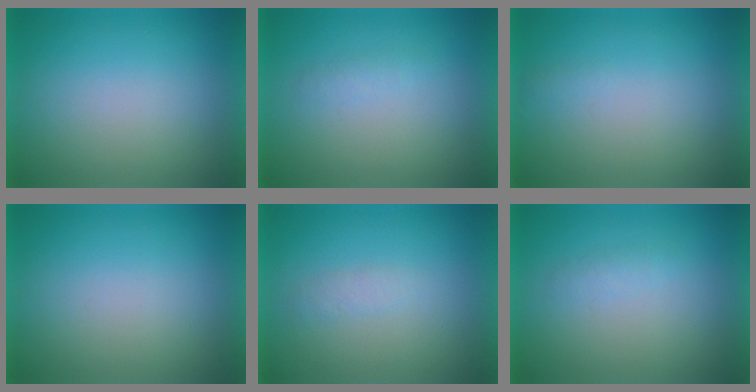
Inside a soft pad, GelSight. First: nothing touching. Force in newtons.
{"total": 1.2}
{"total": 1.1}
{"total": 0.0}
{"total": 1.5}
{"total": 1.2}